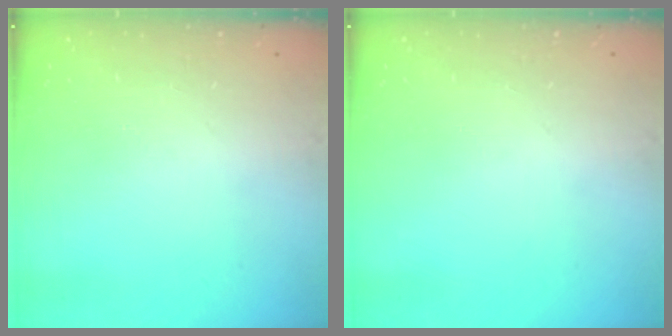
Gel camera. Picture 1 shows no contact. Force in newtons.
{"total": 0.0}